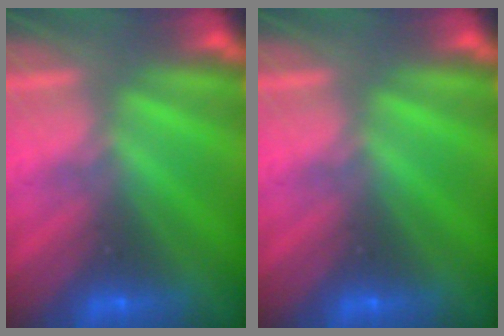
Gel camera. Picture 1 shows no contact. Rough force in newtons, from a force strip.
{"total": 0.0}